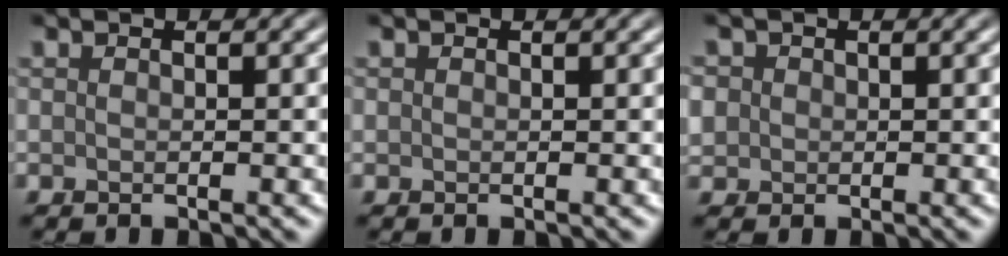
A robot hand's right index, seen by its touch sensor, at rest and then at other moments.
{"total": 0.0}
{"total": 2.4, "force": [0.4, 2.2, 0.7], "torque": [-0.018, 0.013, 0.005]}